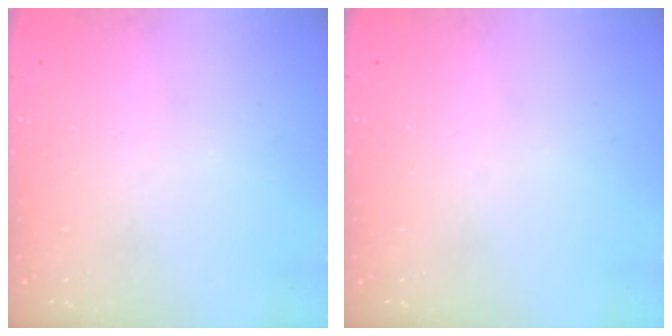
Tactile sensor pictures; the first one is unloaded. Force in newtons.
{"total": 0.0}